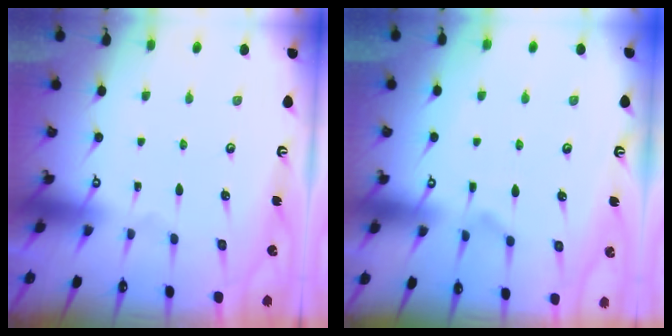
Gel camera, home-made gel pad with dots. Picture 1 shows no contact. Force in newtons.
{"total": 1.6, "press": 1.3, "slide": 0.9}